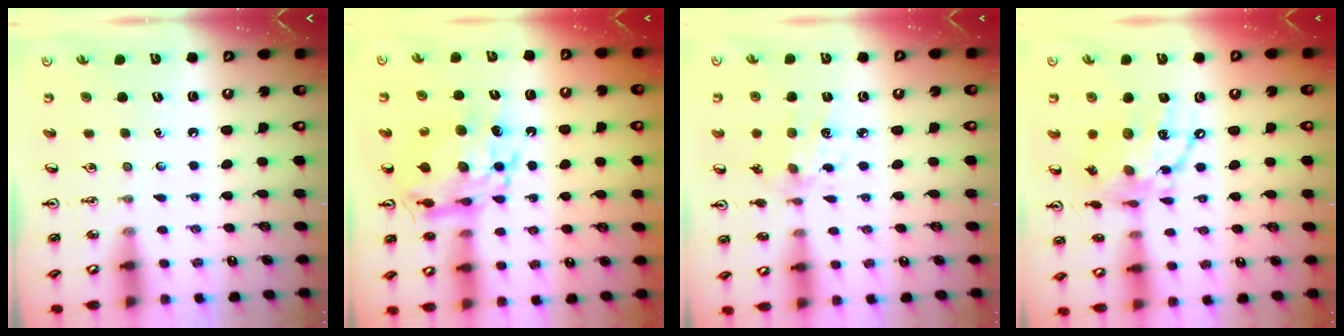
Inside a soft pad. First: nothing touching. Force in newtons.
{"total": 13.6, "press": 13.6, "slide": 1.5}
{"total": 7.2, "press": 7.2, "slide": 0.4}
{"total": 14.6, "press": 14.5, "slide": 1.5}